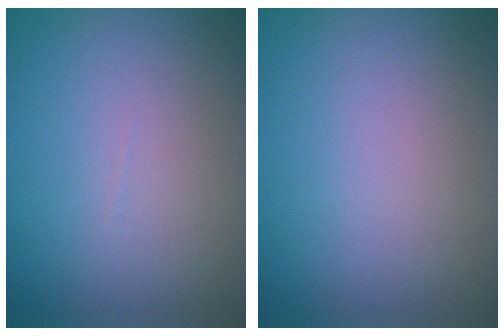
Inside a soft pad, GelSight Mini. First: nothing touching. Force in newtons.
{"total": 0.0}